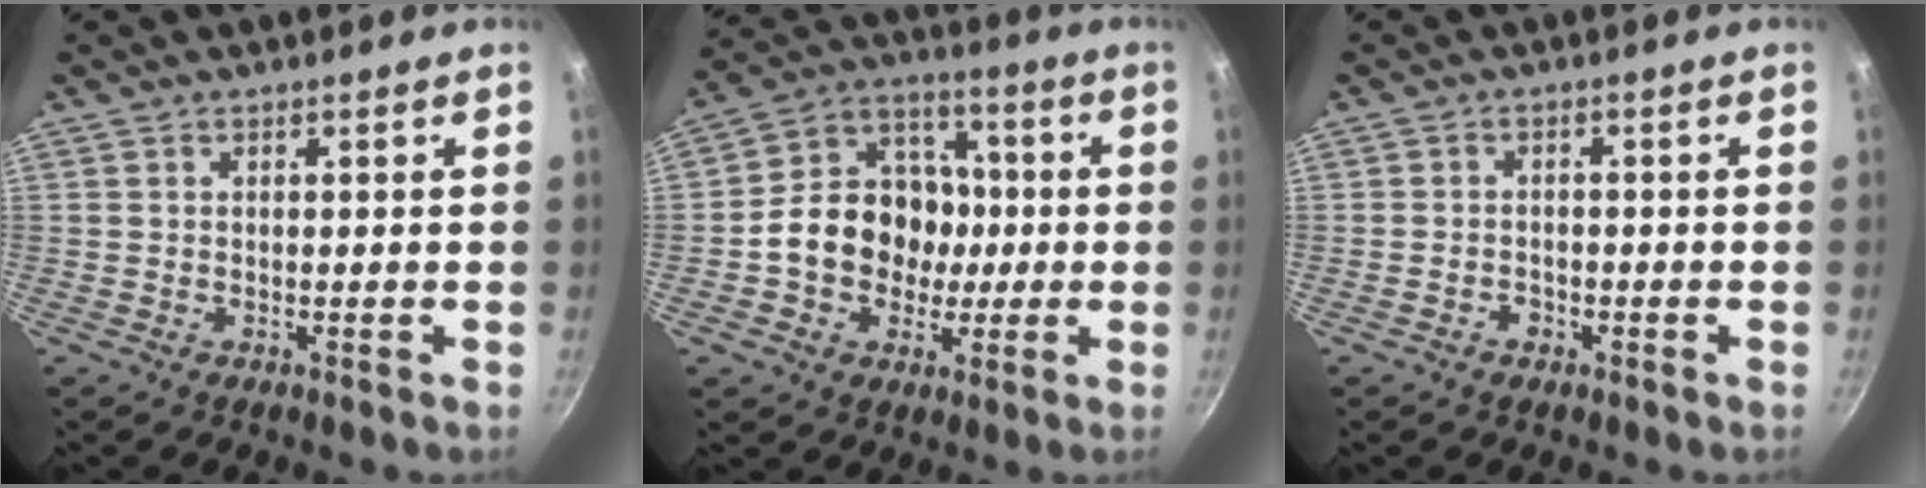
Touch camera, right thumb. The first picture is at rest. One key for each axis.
{"total": 15.0, "fx": -1.5, "fy": 12.5, "fz": 8.1, "tx": -0.097, "ty": 0.033, "tz": -0.040}
{"total": 2.0, "fx": -1.2, "fy": 1.5, "fz": 0.7, "tx": -0.005, "ty": 0.014, "tz": -0.019}